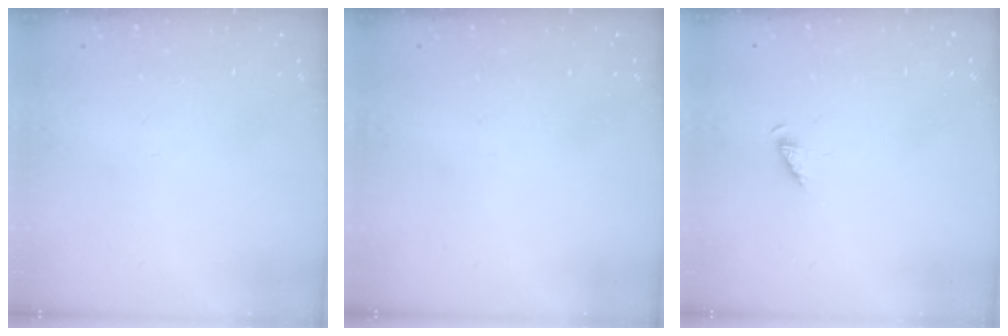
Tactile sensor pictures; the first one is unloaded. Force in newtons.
{"total": 0.0}
{"total": 2.2, "press": 2.1, "slide": 0.4}